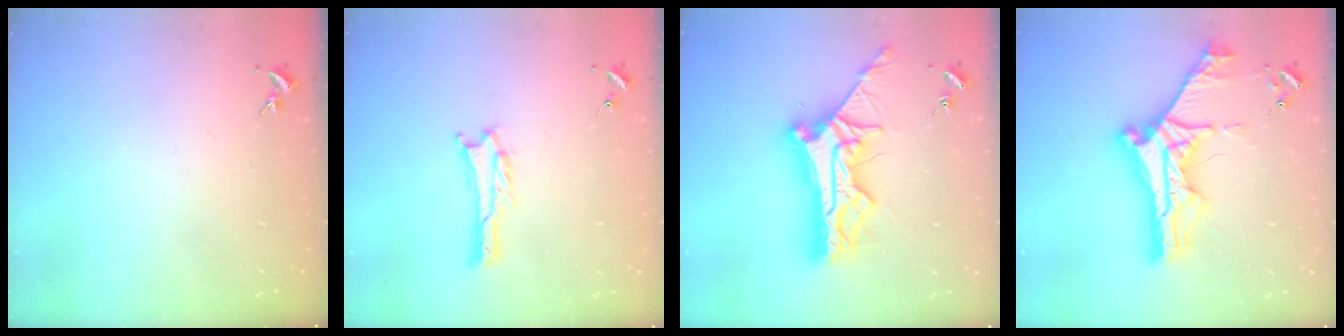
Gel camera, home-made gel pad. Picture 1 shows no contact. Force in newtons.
{"total": 1.0, "press": 1.0, "slide": 0.1}
{"total": 12.0, "press": 12.0, "slide": 1.2}
{"total": 10.9, "press": 10.9, "slide": 1.1}